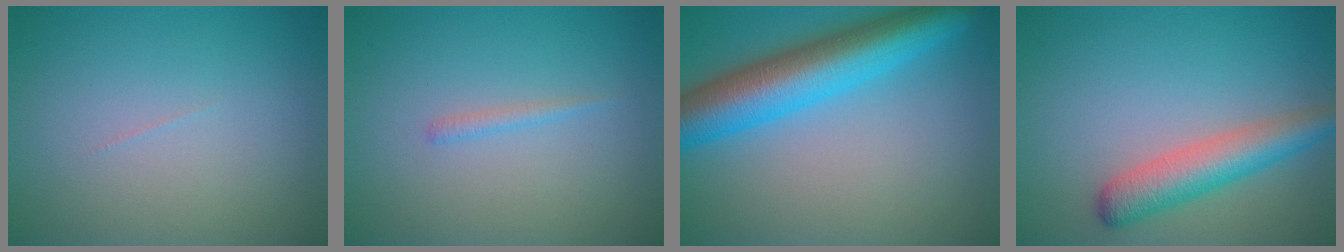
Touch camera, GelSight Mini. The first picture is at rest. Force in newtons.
{"total": 0.8, "press": 0.8, "slide": 0.1}
{"total": 8.7, "press": 8.7, "slide": 0.2}
{"total": 4.6, "press": 4.6, "slide": 0.2}